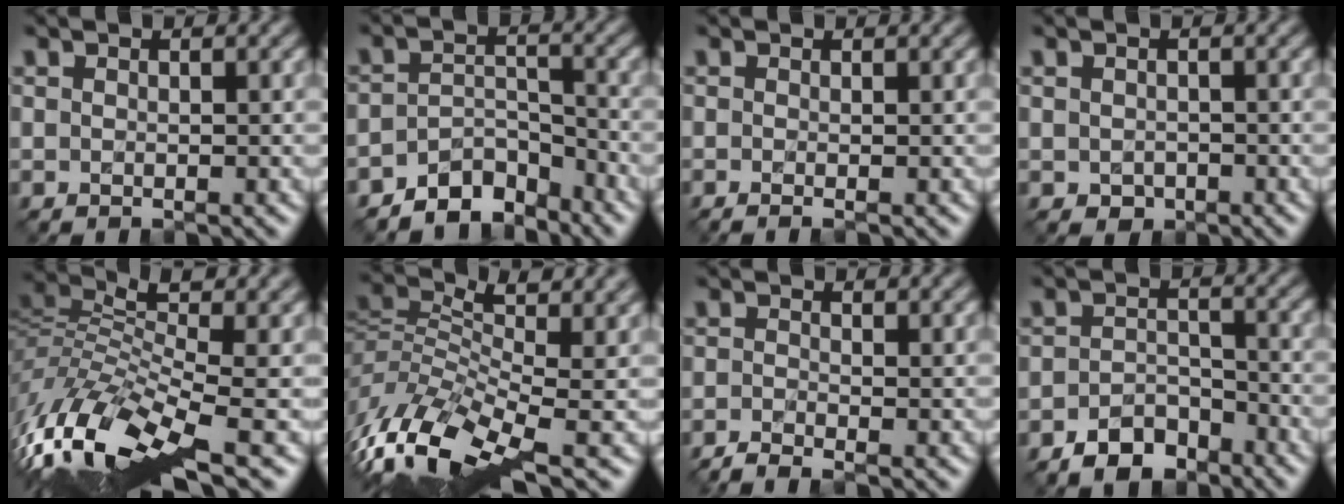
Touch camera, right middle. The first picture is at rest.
{"total": 4.6, "force": [-3.9, 2.0, 1.2], "torque": [-0.008, 0.003, -0.071]}
{"total": 1.2, "force": [-0.1, 0.5, 1.0], "torque": [-0.011, -0.007, -0.010]}
{"total": 0.9, "force": [-0.2, 0.9, 0.2], "torque": [-0.004, -0.001, -0.004]}
{"total": 11.5, "force": [-3.4, 3.8, 10.4], "torque": [-0.228, 0.014, -0.059]}
{"total": 10.1, "force": [-1.8, 4.2, 9.0], "torque": [-0.201, 0.022, -0.037]}
{"total": 1.7, "force": [-1.1, 0.5, 1.1], "torque": [-0.028, -0.003, -0.037]}
{"total": 3.4, "force": [-2.5, 2.0, 1.3], "torque": [-0.023, 0.006, -0.049]}